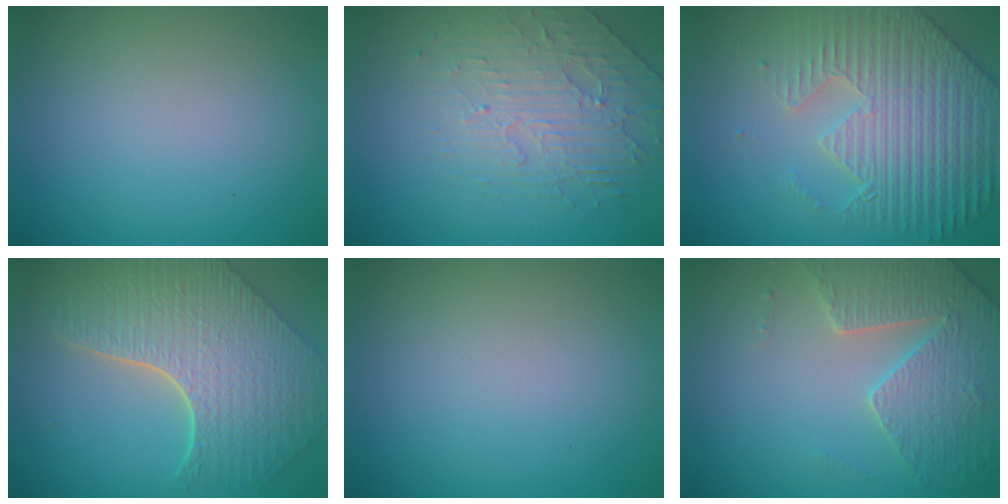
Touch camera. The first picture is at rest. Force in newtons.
{"total": 2.8, "press": 2.3, "slide": 1.6}
{"total": 7.1, "press": 5.9, "slide": 4.0}
{"total": 8.4, "press": 6.3, "slide": 5.6}
{"total": 0.0}
{"total": 4.3, "press": 4.1, "slide": 1.1}